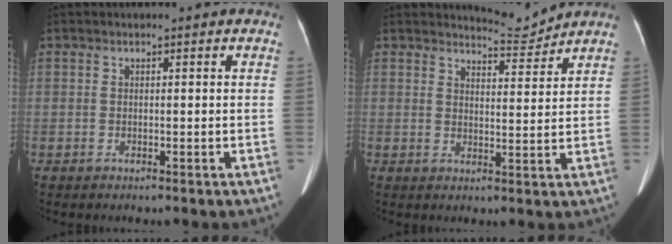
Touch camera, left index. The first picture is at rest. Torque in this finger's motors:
{"motor_torque": [0.23, -0.46, 0.00, -0.01]}